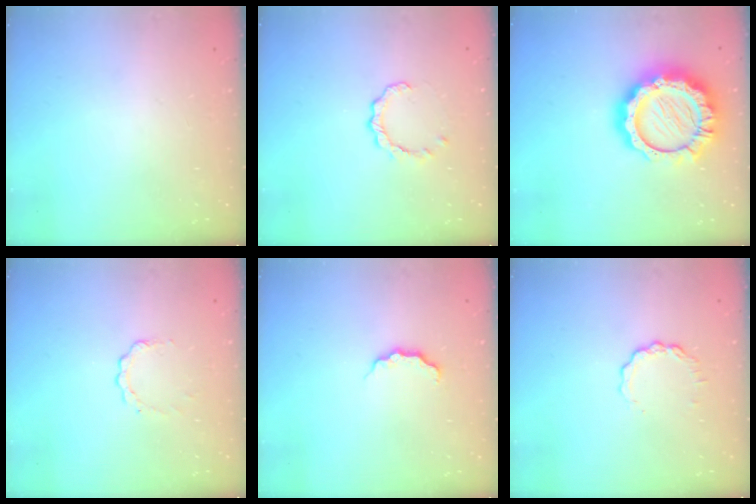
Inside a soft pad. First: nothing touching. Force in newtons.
{"total": 2.5, "press": 2.5, "slide": 0.3}
{"total": 20.5, "press": 20.4, "slide": 1.8}
{"total": 2.5, "press": 2.5, "slide": 0.3}
{"total": 3.9, "press": 3.9, "slide": 0.5}
{"total": 3.8, "press": 3.7, "slide": 0.3}